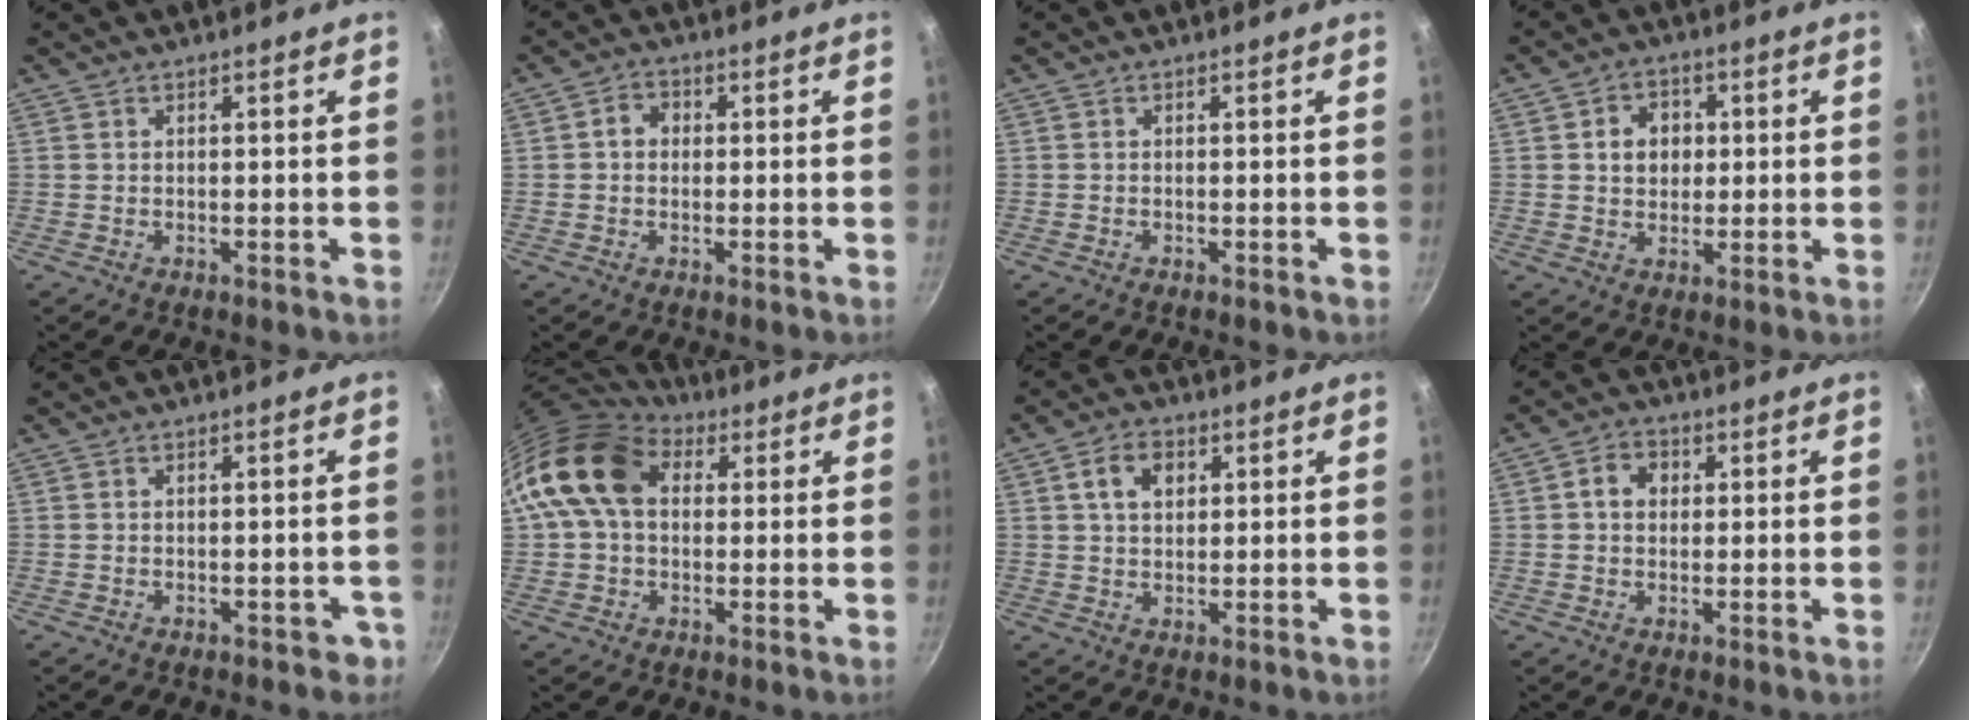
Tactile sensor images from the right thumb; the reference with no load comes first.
{"total": 3.5, "force": [0.2, 2.9, 2.0], "torque": [-0.018, 0.011, -0.003]}
{"total": 0.0}
{"total": 6.5, "force": [1.0, 5.4, 3.4], "torque": [-0.026, 0.007, 0.010]}
{"total": 2.3, "force": [-1.2, 1.6, 1.3], "torque": [0.004, 0.024, 0.000]}
{"total": 15.1, "force": [3.2, 10.8, 10.1], "torque": [-0.167, 0.022, 0.041]}
{"total": 6.1, "force": [1.9, 4.3, 3.9], "torque": [-0.050, 0.004, 0.029]}
{"total": 4.9, "force": [0.9, 3.9, 2.7], "torque": [-0.025, 0.009, 0.006]}